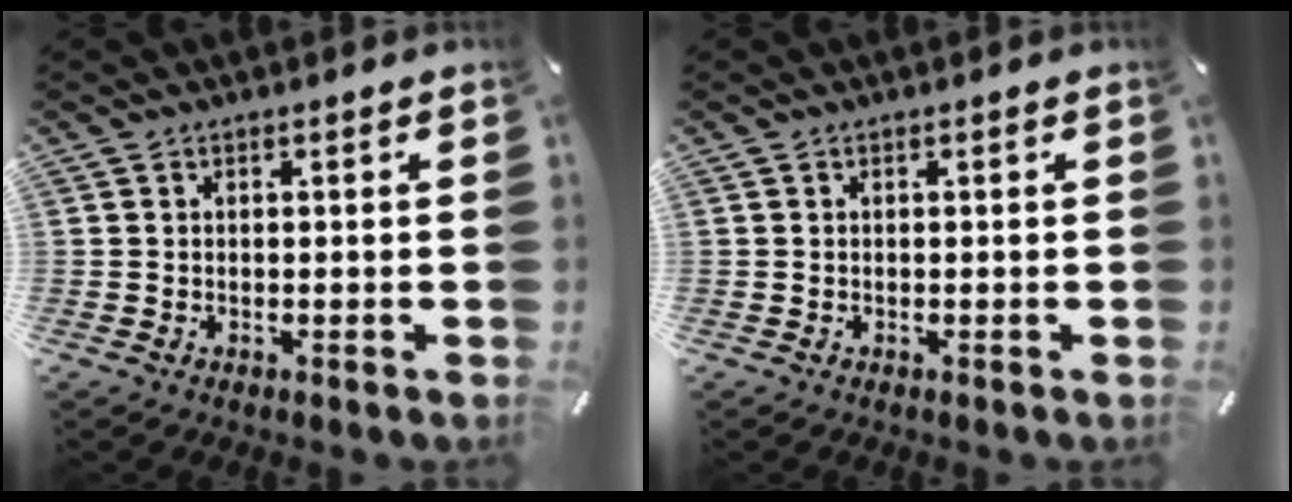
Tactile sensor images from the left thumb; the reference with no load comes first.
{"total": 0.0}